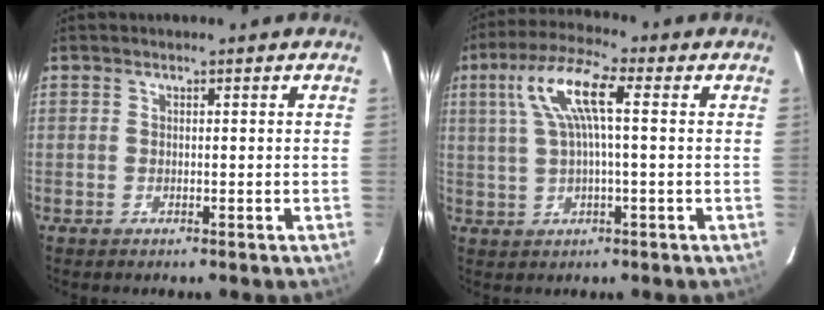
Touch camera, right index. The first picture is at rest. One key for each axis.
{"total": 9.3, "fx": 2.0, "fy": 1.9, "fz": 8.8, "tx": -0.166, "ty": 0.016, "tz": 0.040}